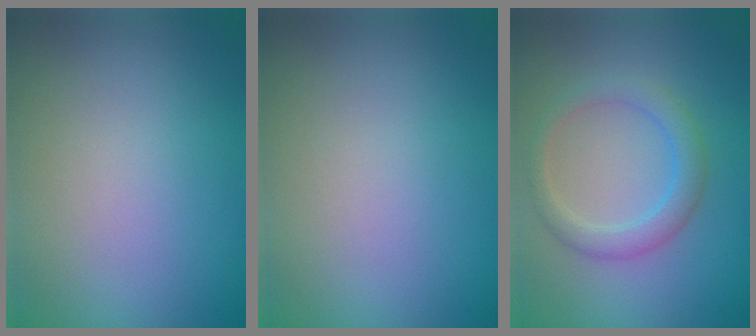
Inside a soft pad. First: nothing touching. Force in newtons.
{"total": 0.0}
{"total": 2.7, "press": 2.7, "slide": 0.1}